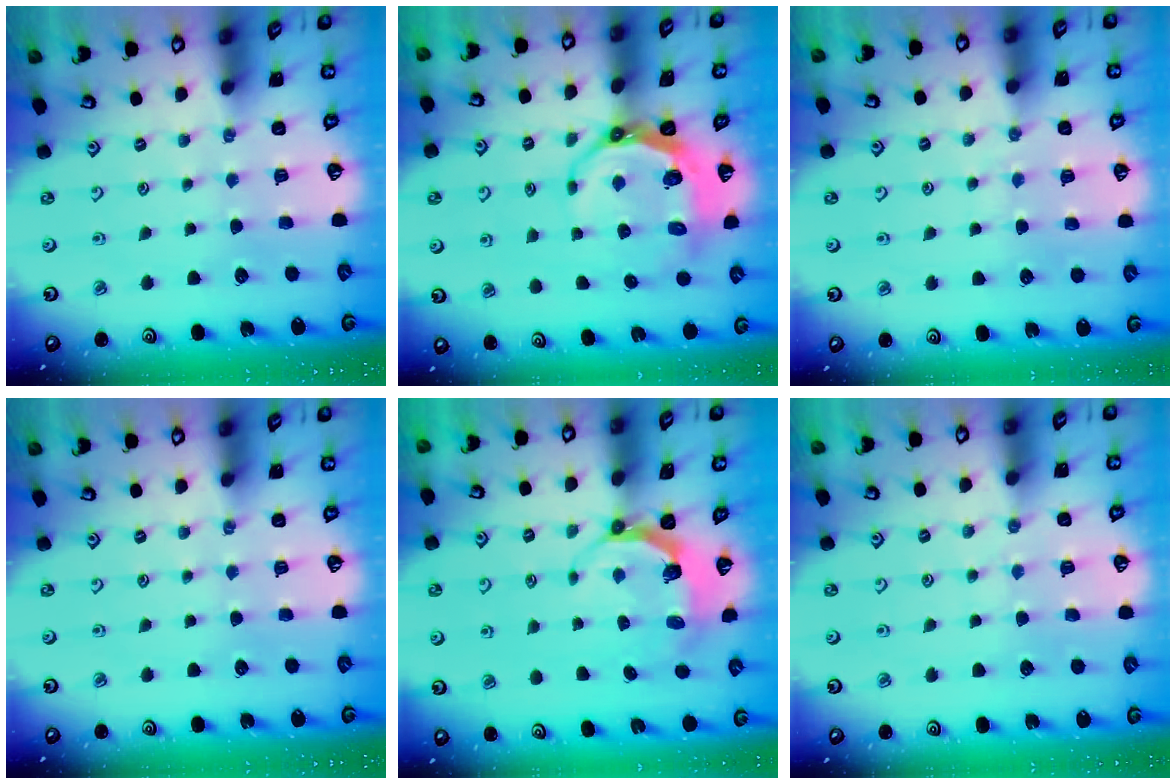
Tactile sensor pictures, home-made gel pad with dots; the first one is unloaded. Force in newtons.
{"total": 8.6, "press": 7.8, "slide": 3.5}
{"total": 5.4, "press": 5.3, "slide": 0.6}
{"total": 0.0}
{"total": 5.6, "press": 4.4, "slide": 3.4}
{"total": 2.9, "press": 2.9, "slide": 0.5}